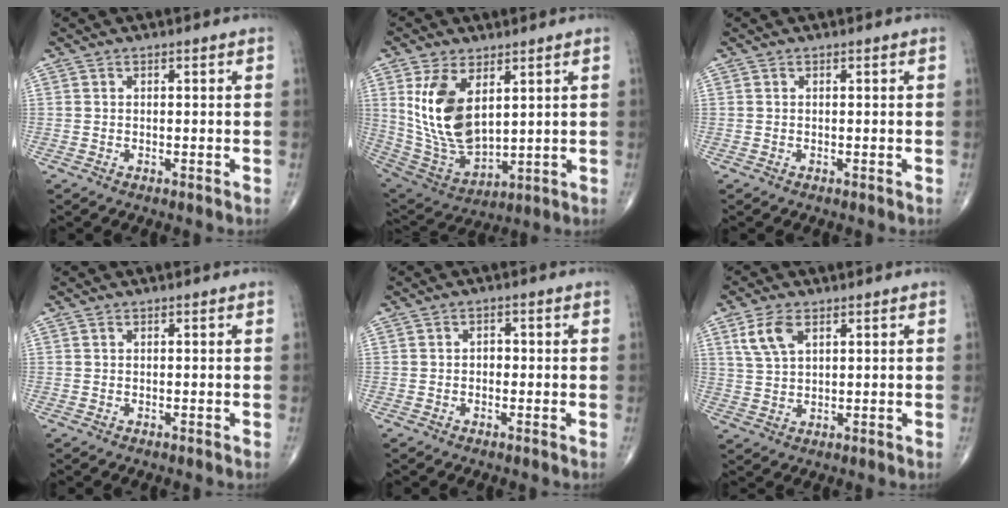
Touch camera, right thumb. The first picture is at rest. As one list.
[{"total": 15.2, "force": [4.7, 8.2, 11.9], "torque": [-0.217, -0.024, 0.113]}, {"total": 0.0}, {"total": 0.0}, {"total": 1.6, "force": [-0.1, 1.2, 1.1], "torque": [-0.007, 0.004, -0.005]}, {"total": 6.0, "force": [2.9, 3.2, 4.2], "torque": [-0.086, -0.005, 0.063]}]